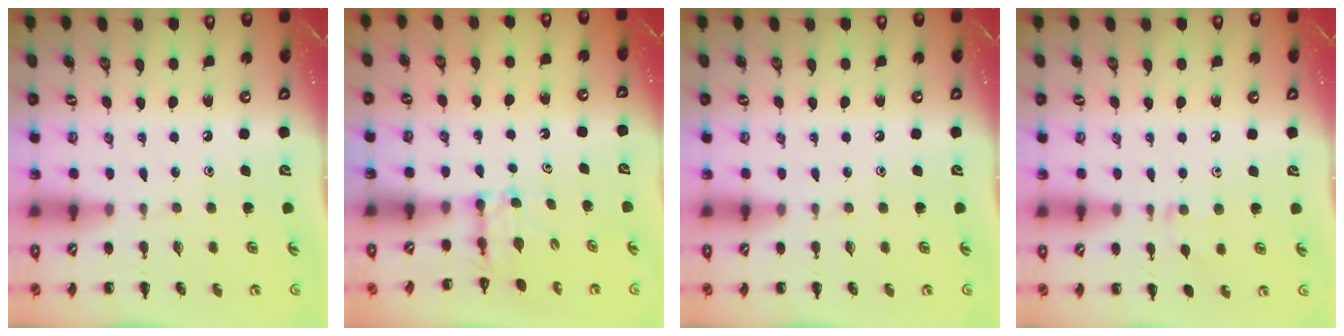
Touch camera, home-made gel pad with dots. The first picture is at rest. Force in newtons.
{"total": 2.8, "press": 2.6, "slide": 1.1}
{"total": 0.0}
{"total": 6.2, "press": 5.9, "slide": 1.9}